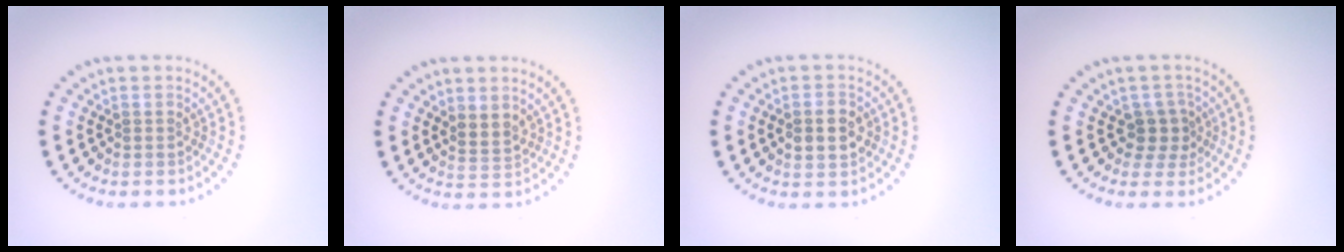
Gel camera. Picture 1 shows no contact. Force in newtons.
{"total": 1.8, "press": 1.5, "slide": 1.1}
{"total": 2.8, "press": 2.8, "slide": 0.1}
{"total": 2.3, "press": 1.9, "slide": 1.3}